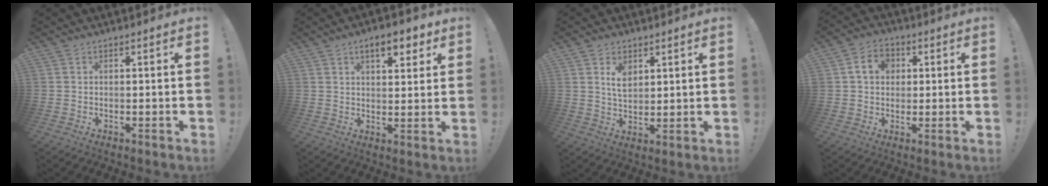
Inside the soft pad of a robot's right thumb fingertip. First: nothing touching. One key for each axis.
{"total": 7.7, "fx": 4.7, "fy": 3.2, "fz": 5.3, "tx": -0.071, "ty": -0.016, "tz": 0.078}
{"total": 6.1, "fx": 3.2, "fy": 4.3, "fz": 3.0, "tx": -0.050, "ty": -0.013, "tz": 0.059}
{"total": 7.8, "fx": 2.0, "fy": 6.1, "fz": 4.5, "tx": -0.069, "ty": 0.010, "tz": 0.038}